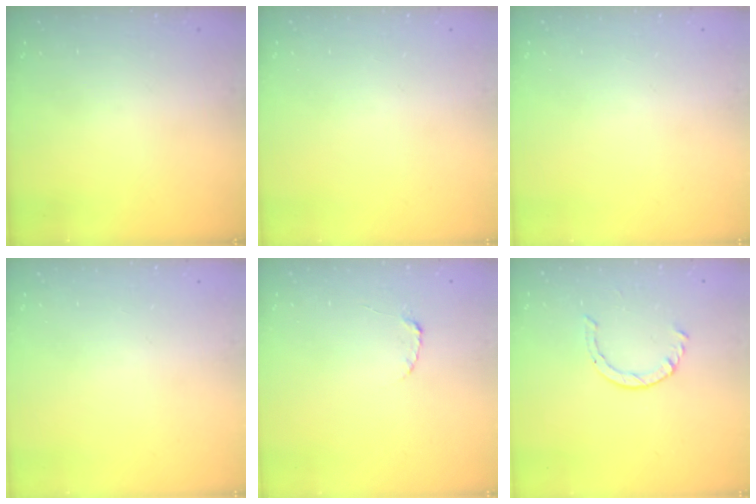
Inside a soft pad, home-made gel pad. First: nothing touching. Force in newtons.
{"total": 0.0}
{"total": 0.0}
{"total": 0.0}
{"total": 2.2, "press": 2.2, "slide": 0.3}
{"total": 3.0, "press": 2.9, "slide": 0.3}